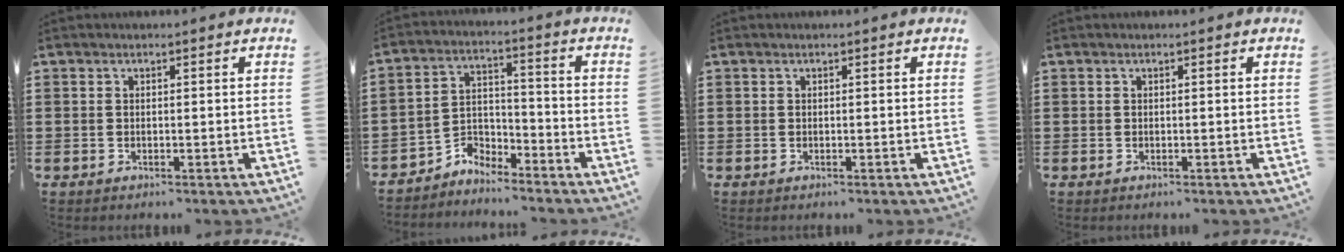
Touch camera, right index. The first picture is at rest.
{"total": 4.1, "force": [-3.9, 1.4, 0.0], "torque": [-0.012, -0.001, -0.086]}
{"total": 0.0}
{"total": 0.0}